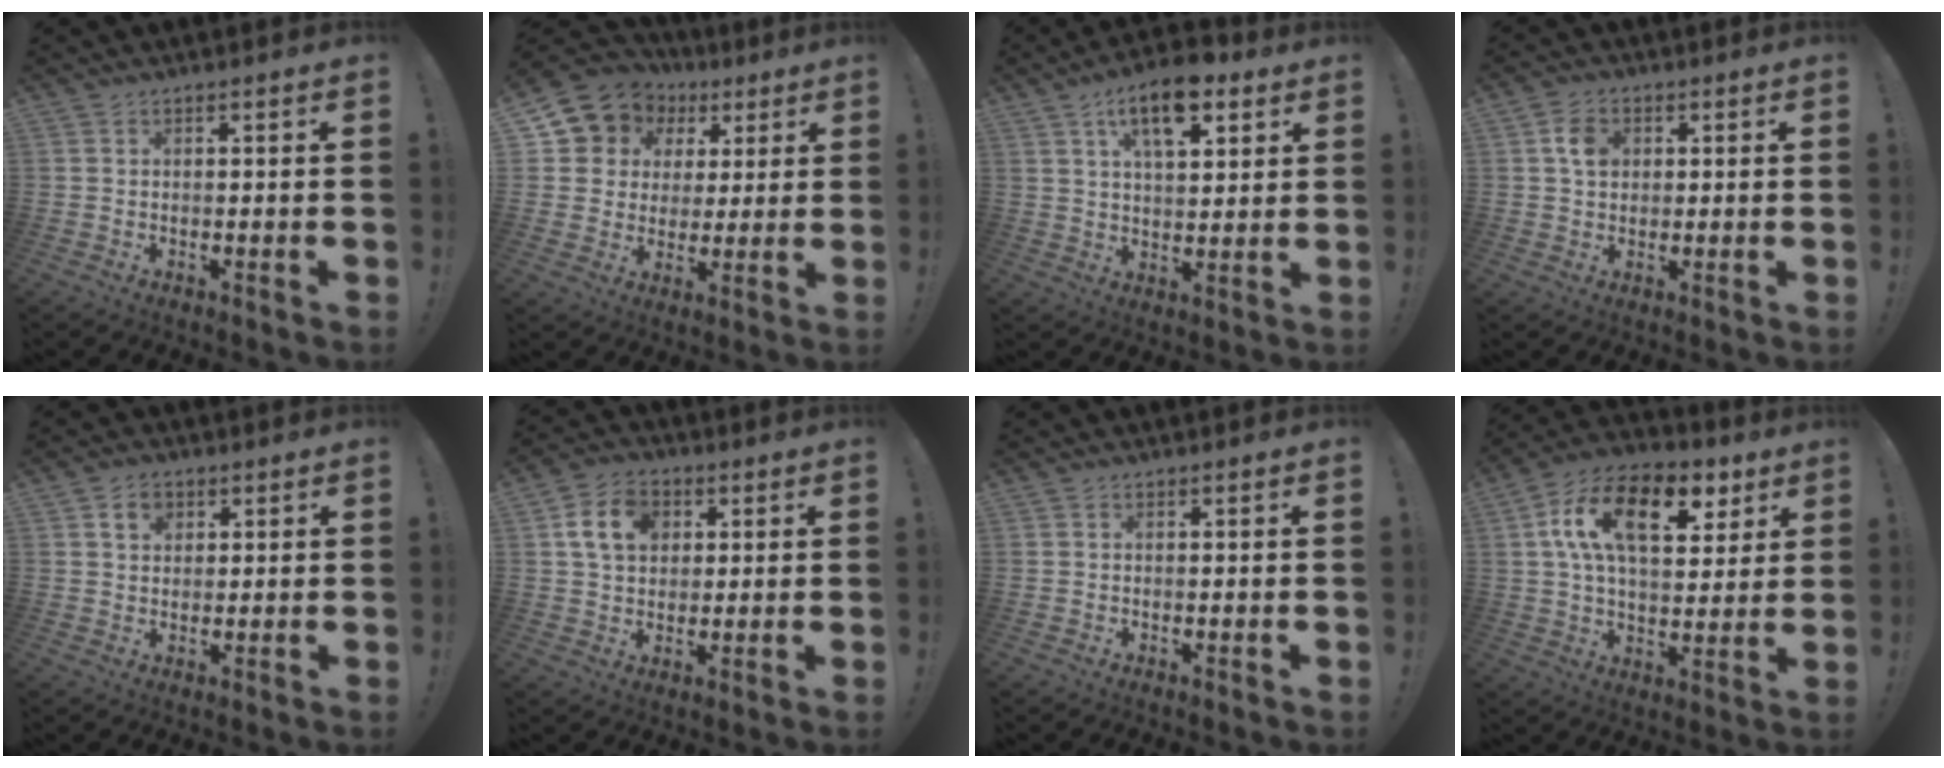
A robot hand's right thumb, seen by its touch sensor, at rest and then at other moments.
{"total": 9.5, "force": [4.2, 8.3, 2.0], "torque": [-0.038, -0.032, 0.090]}
{"total": 13.0, "force": [7.2, 5.9, 9.0], "torque": [-0.137, -0.025, 0.124]}
{"total": 5.5, "force": [1.2, 4.4, 3.1], "torque": [-0.039, 0.004, 0.021]}
{"total": 5.1, "force": [2.1, 3.9, 2.5], "torque": [-0.032, 0.001, 0.037]}
{"total": 11.0, "force": [3.7, 8.5, 6.0], "torque": [-0.098, 0.006, 0.073]}
{"total": 0.0}
{"total": 18.8, "force": [7.3, 10.3, 13.9], "torque": [-0.231, -0.013, 0.125]}